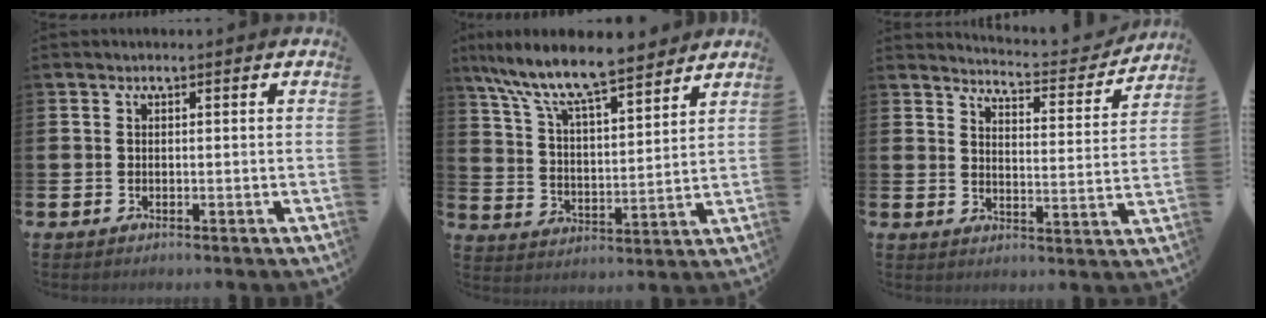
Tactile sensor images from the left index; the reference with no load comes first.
{"total": 10.0, "force": [9.0, 1.4, 4.0], "torque": [-0.114, -0.055, 0.157]}
{"total": 4.6, "force": [4.5, 0.2, 0.5], "torque": [-0.019, -0.040, 0.072]}